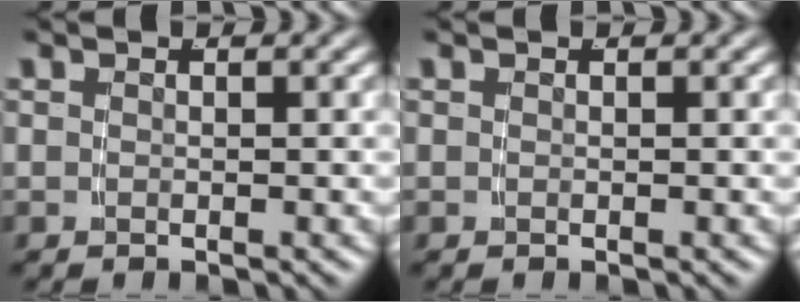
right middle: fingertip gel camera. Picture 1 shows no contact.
{"total": 0.0}